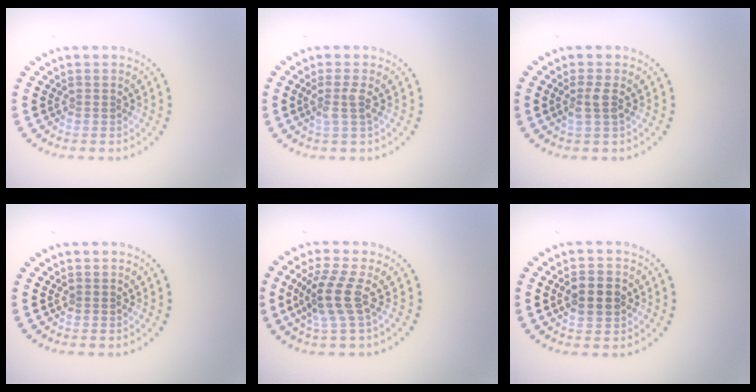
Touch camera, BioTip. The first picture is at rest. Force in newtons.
{"total": 1.8, "press": 1.4, "slide": 1.2}
{"total": 1.6, "press": 1.4, "slide": 0.8}
{"total": 0.0}
{"total": 3.5, "press": 2.7, "slide": 2.3}
{"total": 3.6, "press": 3.6, "slide": 0.2}